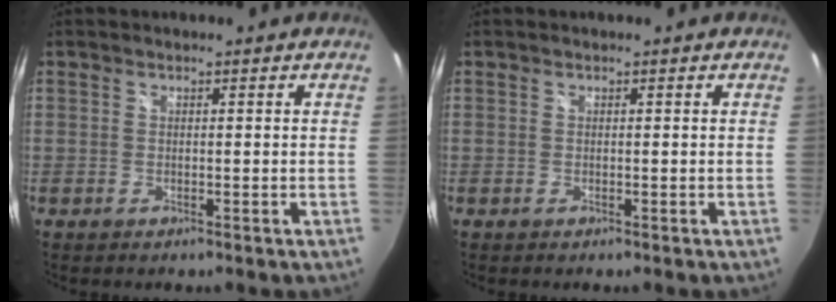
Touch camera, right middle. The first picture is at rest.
{"total": 0.0}